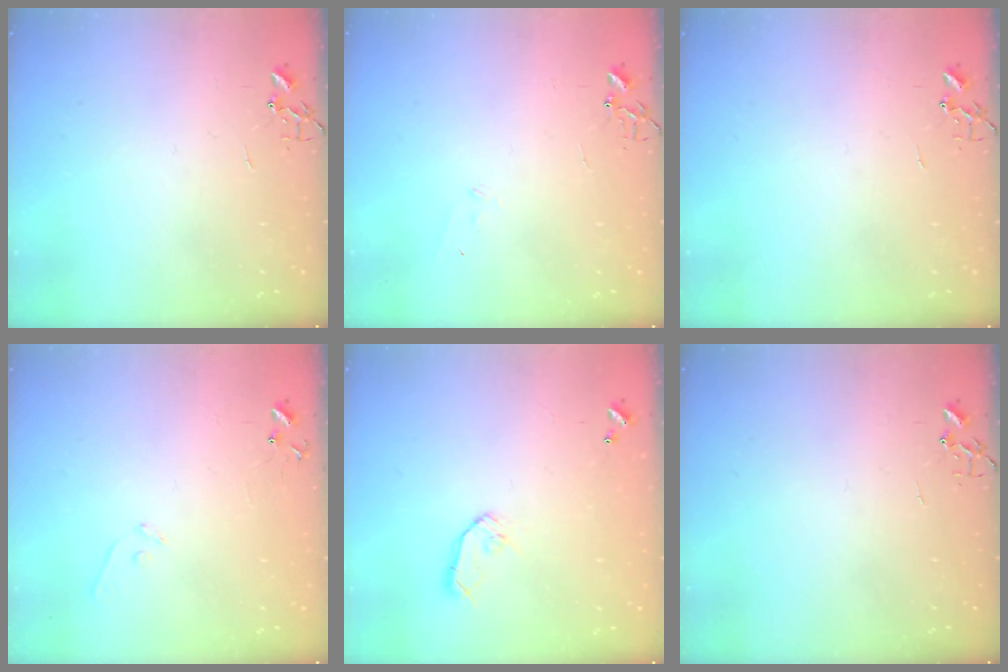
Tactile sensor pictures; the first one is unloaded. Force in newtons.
{"total": 5.6, "press": 5.6, "slide": 0.7}
{"total": 0.0}
{"total": 5.3, "press": 5.3, "slide": 0.4}
{"total": 7.3, "press": 7.3, "slide": 0.4}
{"total": 0.0}